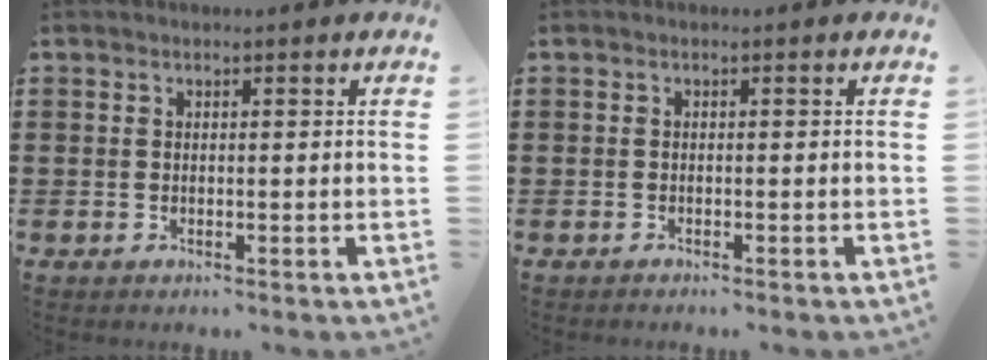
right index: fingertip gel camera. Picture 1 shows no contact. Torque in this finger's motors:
{"motor_torque": [-0.20, 0.14, 0.00, 0.00]}